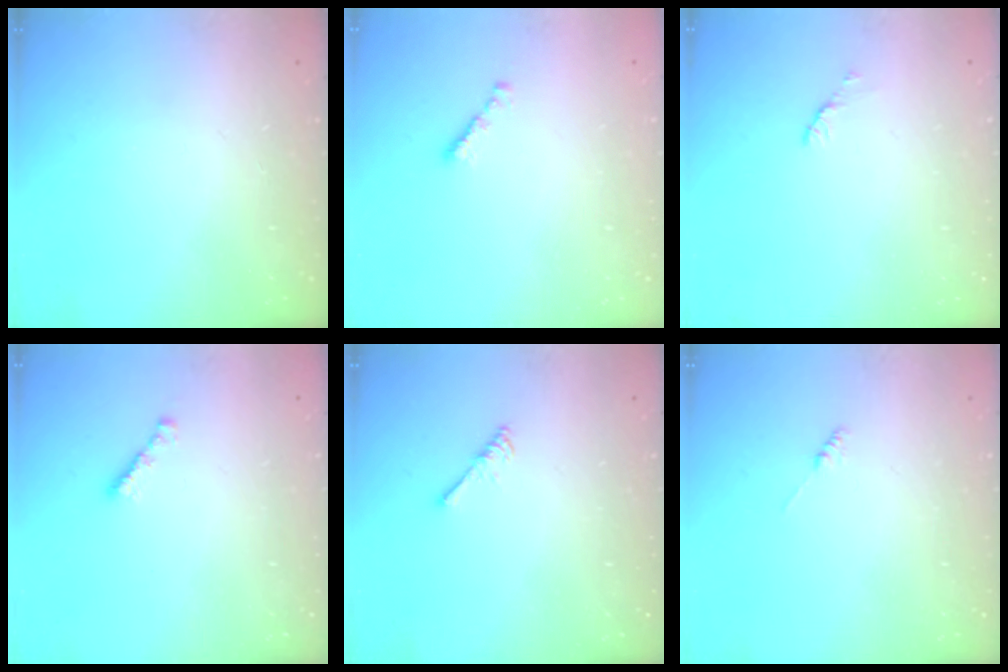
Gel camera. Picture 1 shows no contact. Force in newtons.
{"total": 1.8, "press": 1.7, "slide": 0.6}
{"total": 2.8, "press": 2.7, "slide": 0.4}
{"total": 1.9, "press": 1.9, "slide": 0.5}
{"total": 2.7, "press": 2.6, "slide": 0.5}
{"total": 0.0}